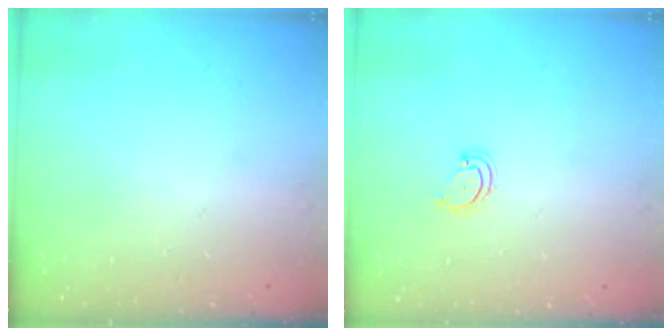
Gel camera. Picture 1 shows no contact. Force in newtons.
{"total": 3.6, "press": 3.5, "slide": 0.4}